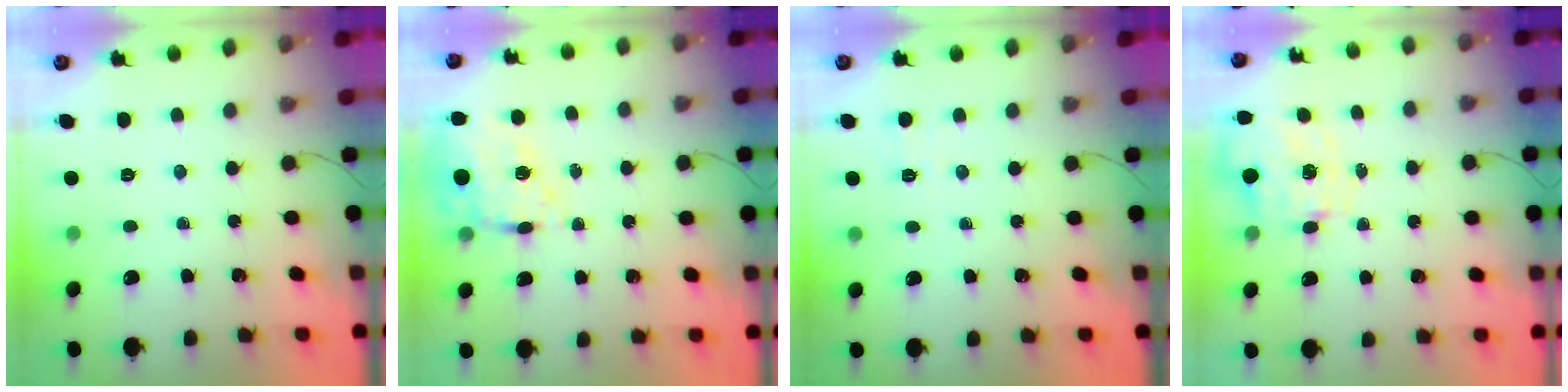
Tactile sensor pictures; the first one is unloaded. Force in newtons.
{"total": 17.6, "press": 17.2, "slide": 4.0}
{"total": 2.1, "press": 1.2, "slide": 1.7}
{"total": 2.8, "press": 2.6, "slide": 1.0}